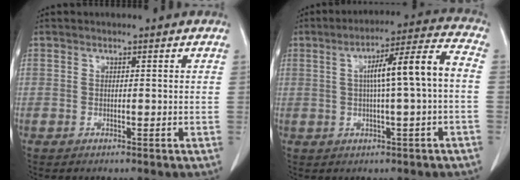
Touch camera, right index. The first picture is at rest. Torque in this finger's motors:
{"motor_torque": [0.94, -0.13, 0.49, 0.10]}